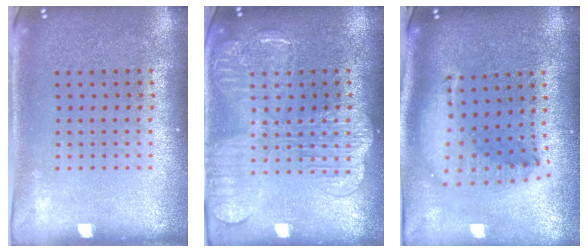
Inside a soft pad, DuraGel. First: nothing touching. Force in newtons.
{"total": 2.4, "press": 2.3, "slide": 0.5}
{"total": 1.8, "press": 1.5, "slide": 0.9}